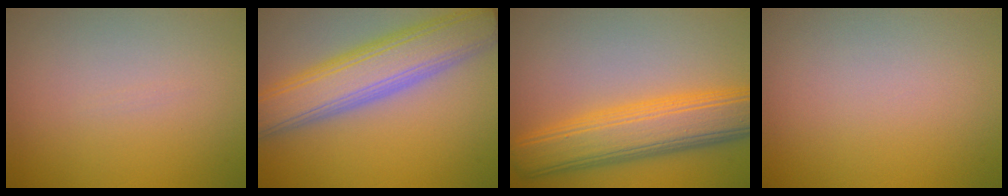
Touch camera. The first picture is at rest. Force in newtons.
{"total": 8.5, "press": 8.5, "slide": 0.4}
{"total": 8.4, "press": 8.4, "slide": 0.2}
{"total": 0.0}